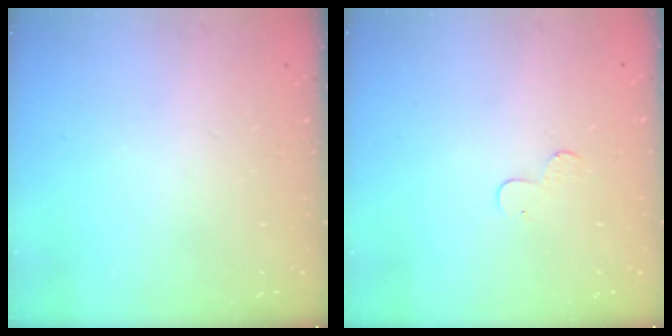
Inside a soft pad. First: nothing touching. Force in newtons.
{"total": 3.1, "press": 3.1, "slide": 0.3}